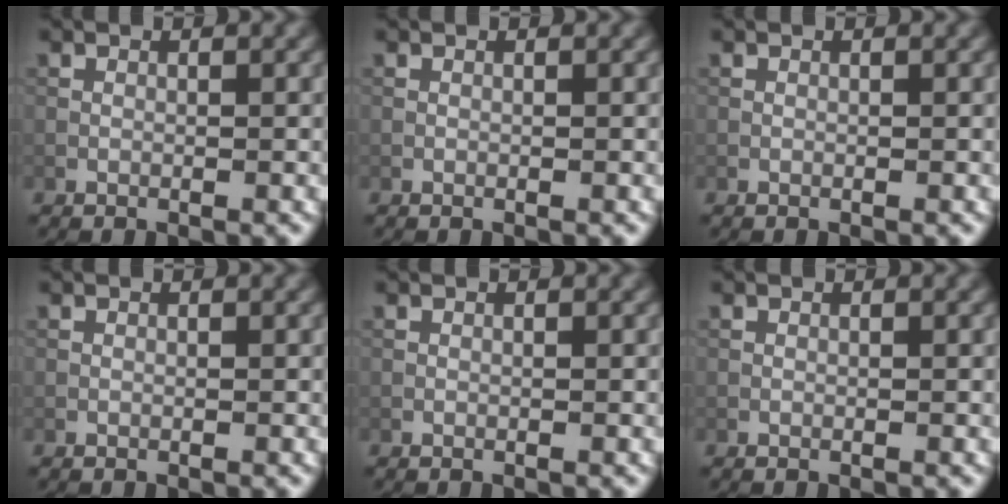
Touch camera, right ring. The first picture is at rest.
{"total": 0.0}
{"total": 0.0}
{"total": 0.0}
{"total": 0.0}
{"total": 0.0}